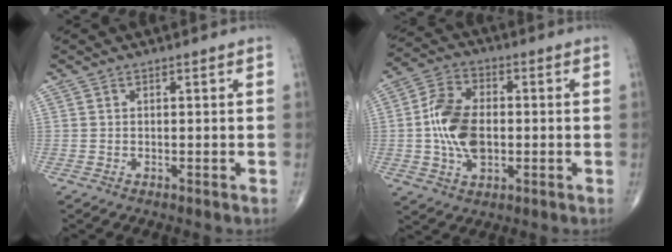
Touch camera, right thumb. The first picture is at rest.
{"total": 12.1, "force": [-0.6, 7.5, 9.5], "torque": [-0.171, 0.012, -0.013]}